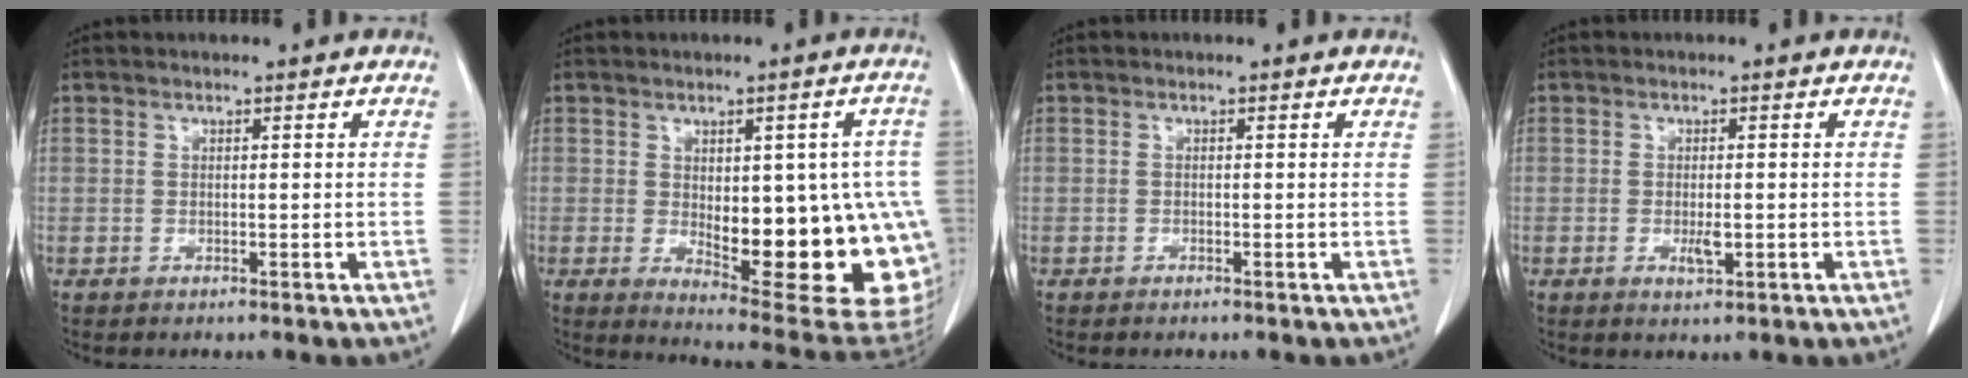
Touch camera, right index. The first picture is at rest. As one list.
[{"total": 20.3, "force": [-2.8, 6.8, 19.0], "torque": [-0.170, 0.014, -0.002]}, {"total": 0.0}, {"total": 2.1, "force": [-0.4, 0.7, 2.0], "torque": [-0.036, -0.001, -0.001]}]